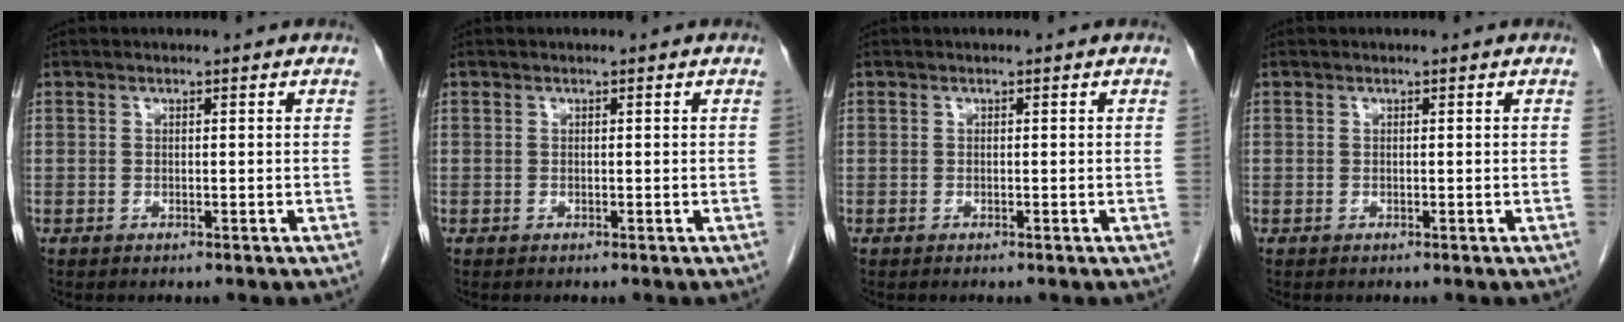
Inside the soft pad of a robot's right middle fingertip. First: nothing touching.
{"total": 0.0}
{"total": 0.0}
{"total": 0.0}